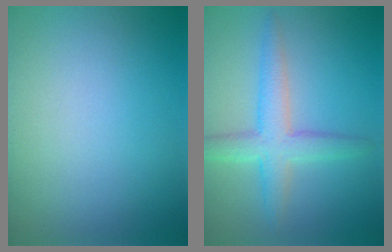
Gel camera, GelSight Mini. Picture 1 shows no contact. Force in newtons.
{"total": 3.7, "press": 3.7, "slide": 0.2}